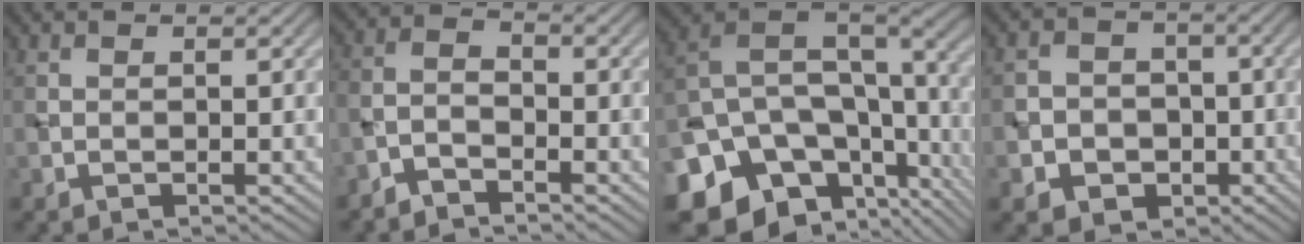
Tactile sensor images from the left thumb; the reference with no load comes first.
{"total": 3.4, "force": [-2.9, 1.0, 1.3], "torque": [-0.028, 0.001, -0.070]}
{"total": 18.7, "force": [-7.3, 13.6, 10.6], "torque": [-0.238, -0.024, -0.079]}
{"total": 6.5, "force": [-2.4, 5.7, 2.0], "torque": [-0.046, -0.003, -0.059]}